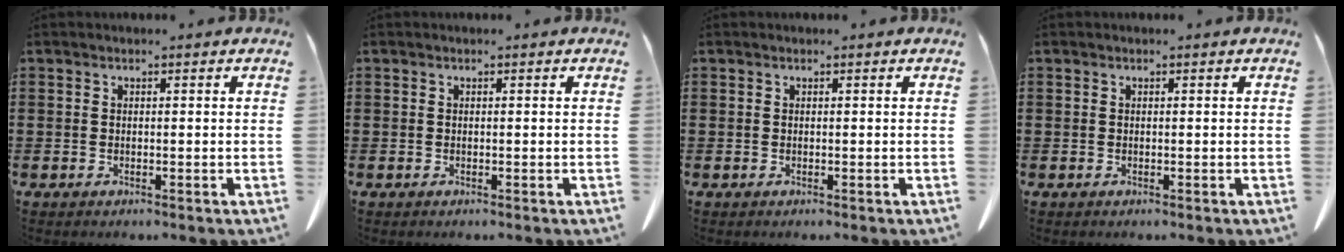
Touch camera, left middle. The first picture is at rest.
{"total": 0.0}
{"total": 0.0}
{"total": 0.0}